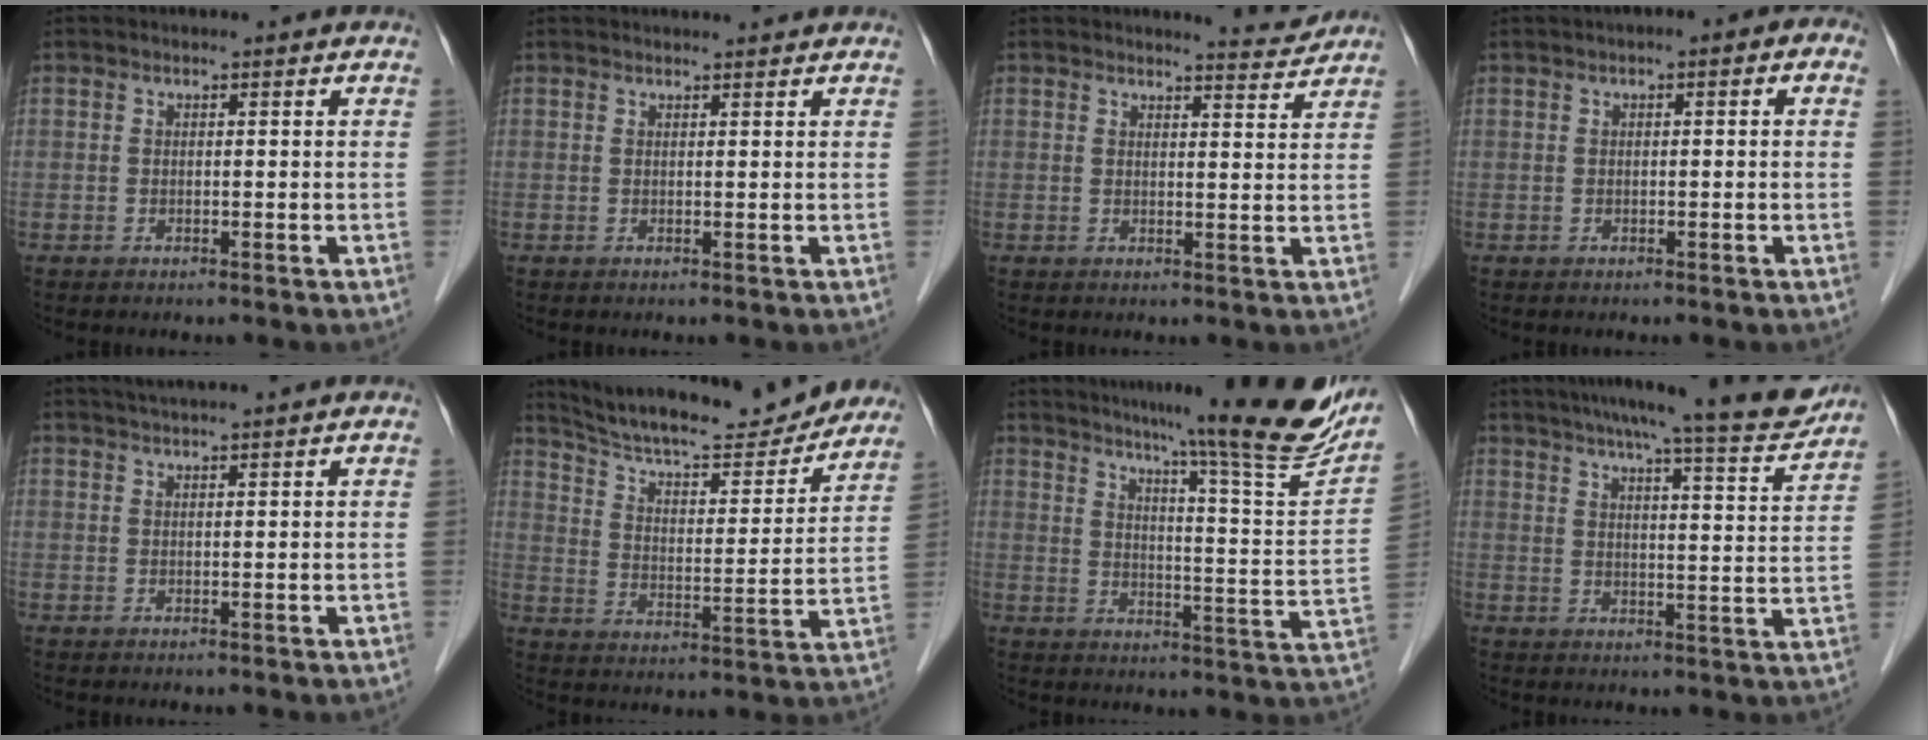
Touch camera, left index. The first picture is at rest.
{"total": 4.1, "force": [3.9, 0.2, 1.0], "torque": [-0.012, 0.022, 0.047]}
{"total": 3.2, "force": [3.2, -0.3, -0.1], "torque": [-0.008, -0.021, 0.038]}
{"total": 3.2, "force": [0.9, 1.0, 2.9], "torque": [-0.033, 0.022, 0.007]}
{"total": 3.7, "force": [3.1, -0.6, 1.9], "torque": [-0.026, 0.025, 0.054]}
{"total": 21.7, "force": [19.7, 3.7, 8.3], "torque": [-0.133, -0.008, 0.282]}
{"total": 22.1, "force": [18.9, -0.7, 11.4], "torque": [-0.164, -0.064, 0.243]}
{"total": 15.5, "force": [13.8, 0.5, 6.9], "torque": [-0.097, -0.018, 0.178]}